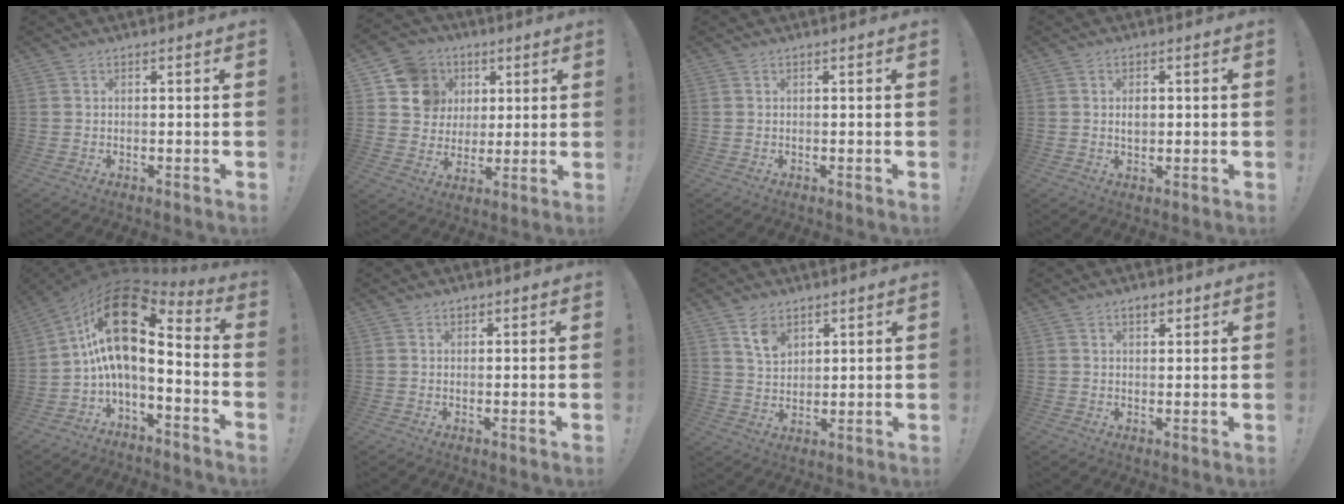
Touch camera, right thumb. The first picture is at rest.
{"total": 12.4, "force": [4.2, 11.2, 3.2], "torque": [-0.049, -0.011, 0.092]}
{"total": 0.0}
{"total": 2.5, "force": [0.3, 1.7, 1.8], "torque": [-0.016, -0.002, -0.001]}
{"total": 18.2, "force": [3.7, 7.5, 16.2], "torque": [-0.293, -0.024, 0.064]}
{"total": 0.6, "force": [0.4, 0.5, 0.0], "torque": [0.005, -0.003, 0.008]}
{"total": 7.5, "force": [4.9, 4.8, 3.1], "torque": [-0.049, -0.024, 0.092]}
{"total": 2.8, "force": [1.6, 1.4, 1.7], "torque": [-0.025, -0.001, 0.027]}